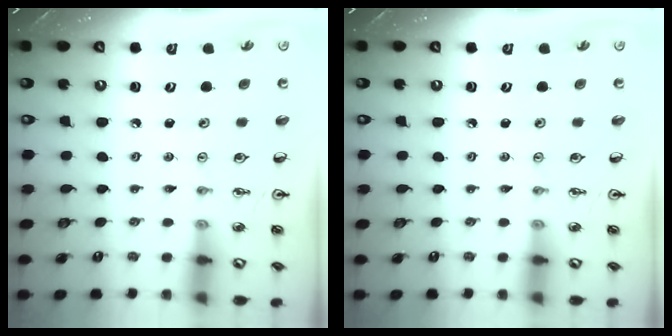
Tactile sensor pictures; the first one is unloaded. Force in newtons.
{"total": 0.0}